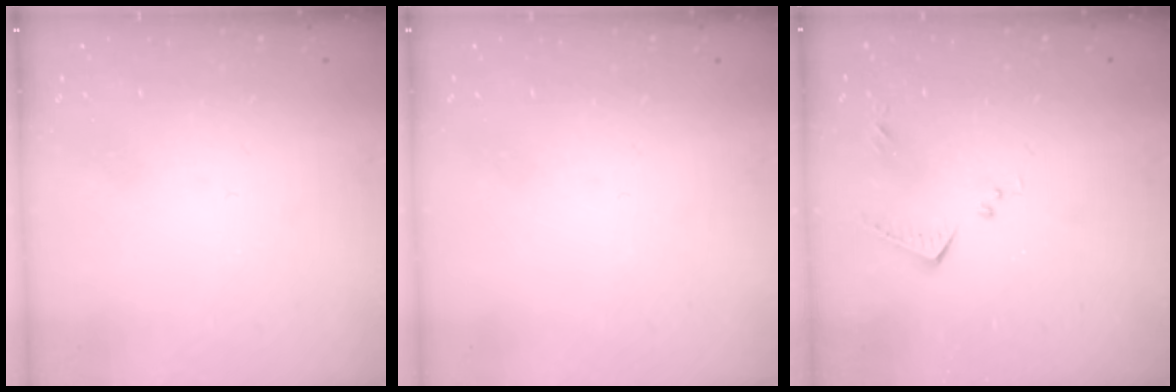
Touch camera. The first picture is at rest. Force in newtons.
{"total": 0.0}
{"total": 6.9, "press": 6.9, "slide": 0.4}